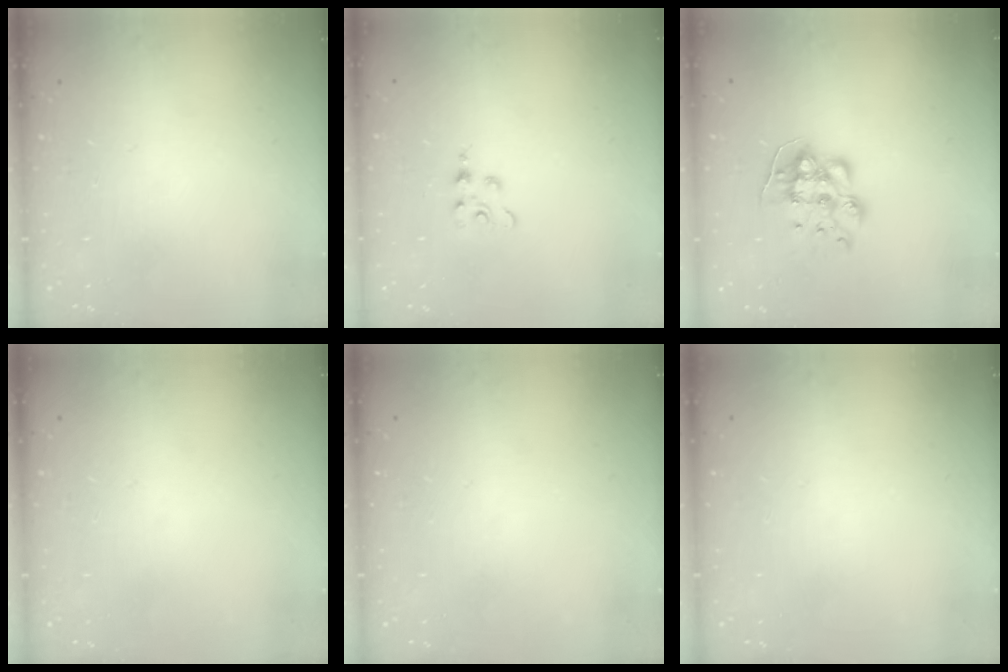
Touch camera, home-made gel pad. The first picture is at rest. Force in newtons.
{"total": 1.8, "press": 1.8, "slide": 0.3}
{"total": 10.5, "press": 10.5, "slide": 0.5}
{"total": 0.0}
{"total": 0.0}
{"total": 0.0}